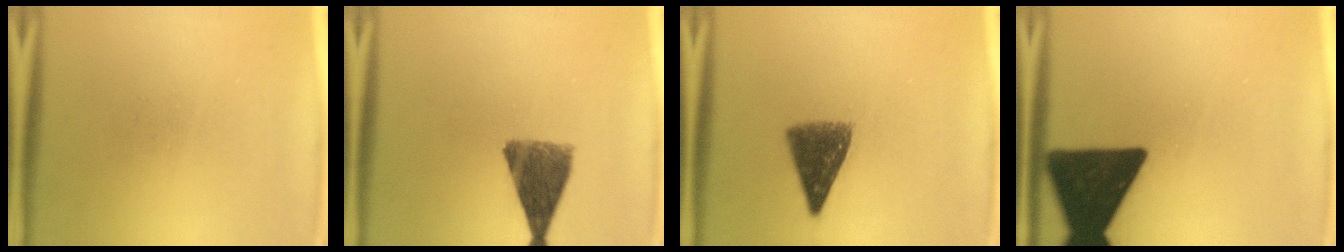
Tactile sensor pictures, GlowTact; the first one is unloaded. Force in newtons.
{"total": 9.4}
{"total": 8.0}
{"total": 18.3}